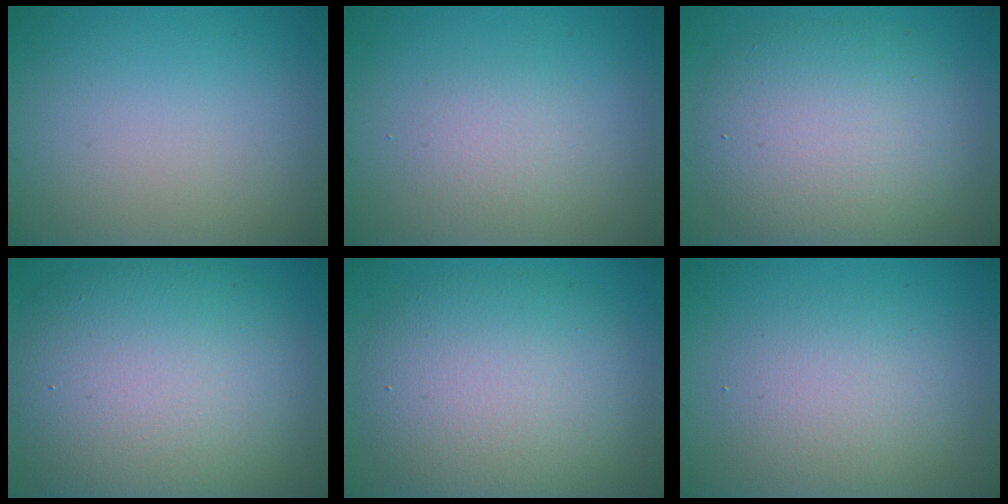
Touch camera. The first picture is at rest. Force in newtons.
{"total": 1.7, "press": 1.7, "slide": 0.2}
{"total": 7.4, "press": 7.4, "slide": 0.4}
{"total": 12.0, "press": 12.0, "slide": 1.1}
{"total": 8.5, "press": 8.4, "slide": 0.6}
{"total": 3.5, "press": 3.5, "slide": 0.2}